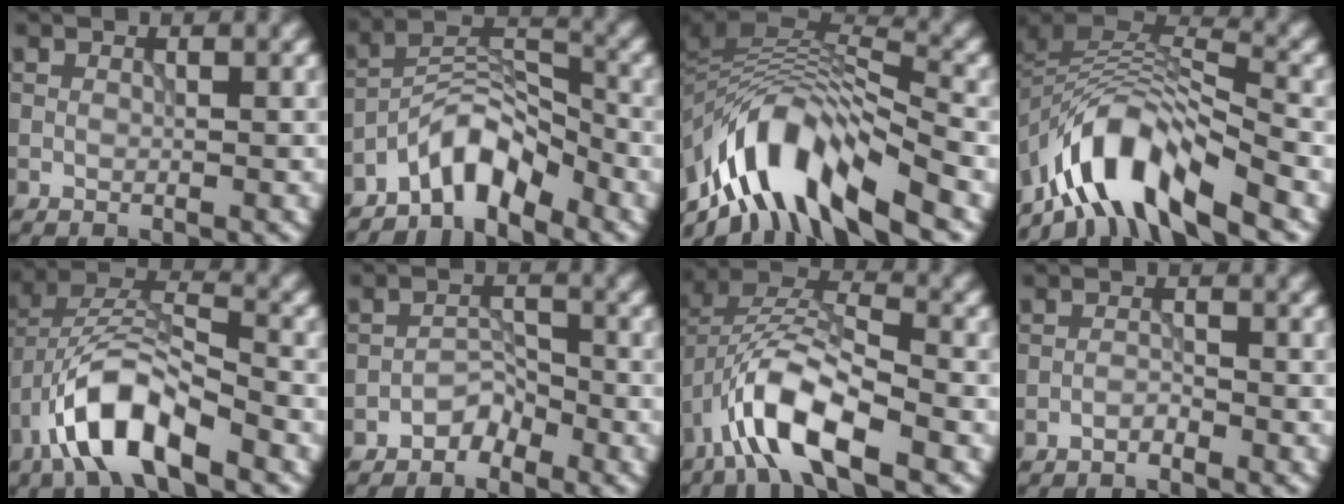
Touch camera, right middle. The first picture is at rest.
{"total": 5.2, "force": [-4.0, 1.8, 2.9], "torque": [-0.042, 0.015, -0.080]}
{"total": 10.5, "force": [-6.6, 3.7, 7.3], "torque": [-0.117, 0.011, -0.124]}
{"total": 8.6, "force": [-5.7, 3.1, 5.6], "torque": [-0.077, 0.008, -0.113]}
{"total": 8.3, "force": [-4.4, 3.2, 6.3], "torque": [-0.114, 0.014, -0.086]}
{"total": 1.9, "force": [-1.6, 0.9, 0.6], "torque": [-0.005, 0.010, -0.030]}
{"total": 8.4, "force": [-3.9, 3.2, 6.7], "torque": [-0.131, 0.011, -0.082]}
{"total": 0.9, "force": [-0.8, 0.1, 0.4], "torque": [-0.007, 0.003, -0.017]}